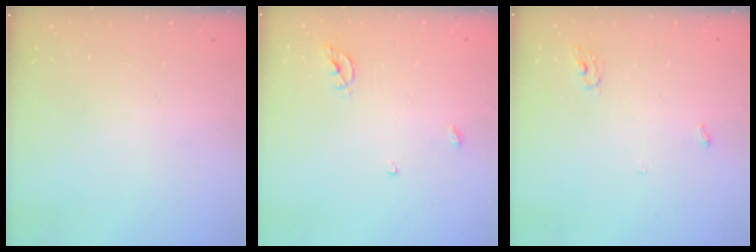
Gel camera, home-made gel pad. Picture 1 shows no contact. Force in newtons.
{"total": 5.7, "press": 5.6, "slide": 0.5}
{"total": 3.4, "press": 3.3, "slide": 0.3}